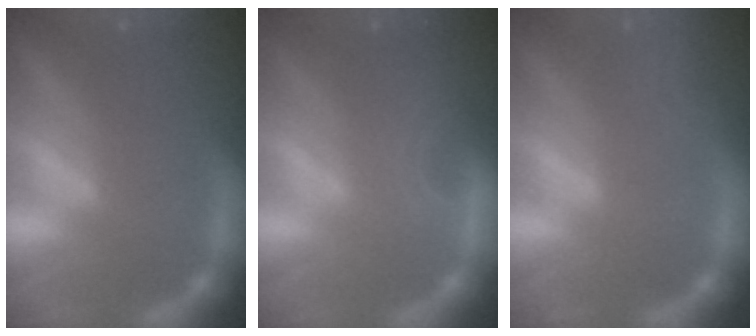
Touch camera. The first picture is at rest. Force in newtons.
{"total": 2.4}
{"total": 1.9}